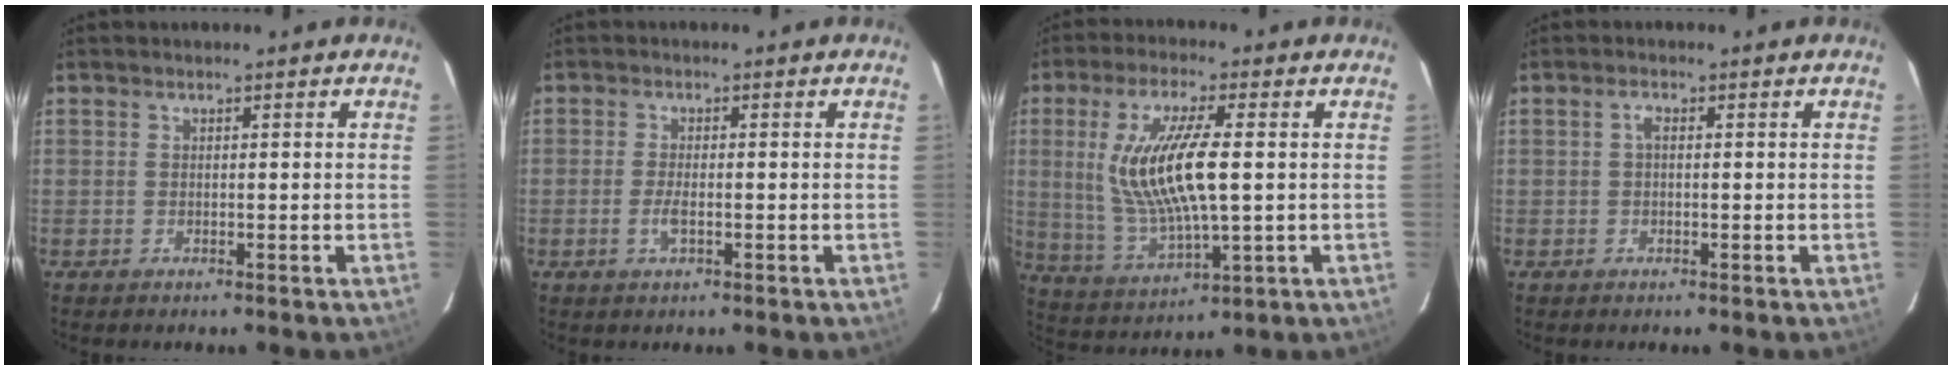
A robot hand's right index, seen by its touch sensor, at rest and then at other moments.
{"total": 2.8, "force": [-0.9, 0.8, 2.5], "torque": [-0.054, -0.003, -0.018]}
{"total": 14.9, "force": [1.5, 3.8, 14.3], "torque": [-0.281, -0.008, 0.041]}
{"total": 1.2, "force": [0.1, 0.6, 1.1], "torque": [-0.022, 0.007, -0.001]}